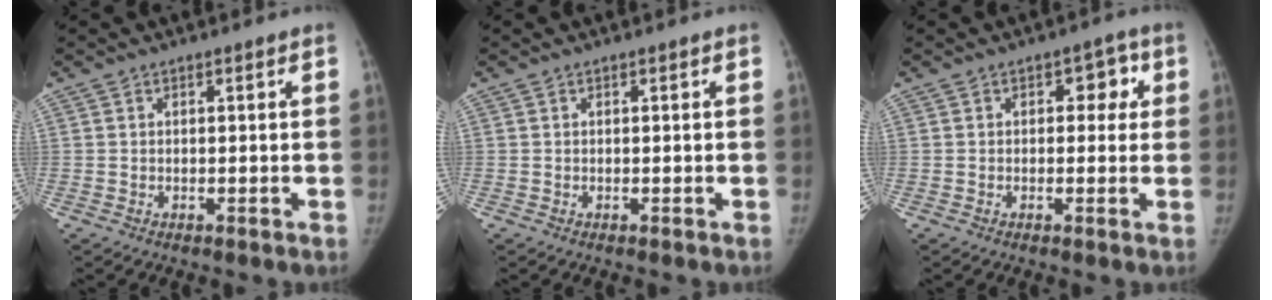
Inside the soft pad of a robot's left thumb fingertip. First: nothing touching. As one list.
[{"total": 0.0}, {"total": 4.3, "force": [1.0, 3.0, 2.9], "torque": [0.002, 0.004, 0.003]}]